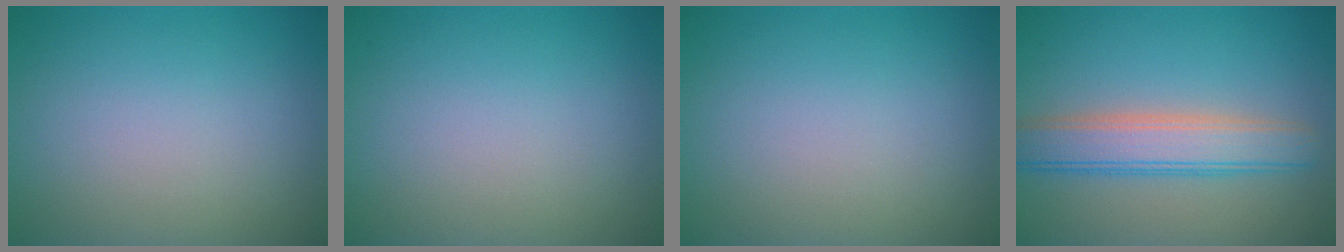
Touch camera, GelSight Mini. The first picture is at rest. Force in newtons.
{"total": 0.0}
{"total": 0.0}
{"total": 5.1, "press": 5.1, "slide": 0.2}